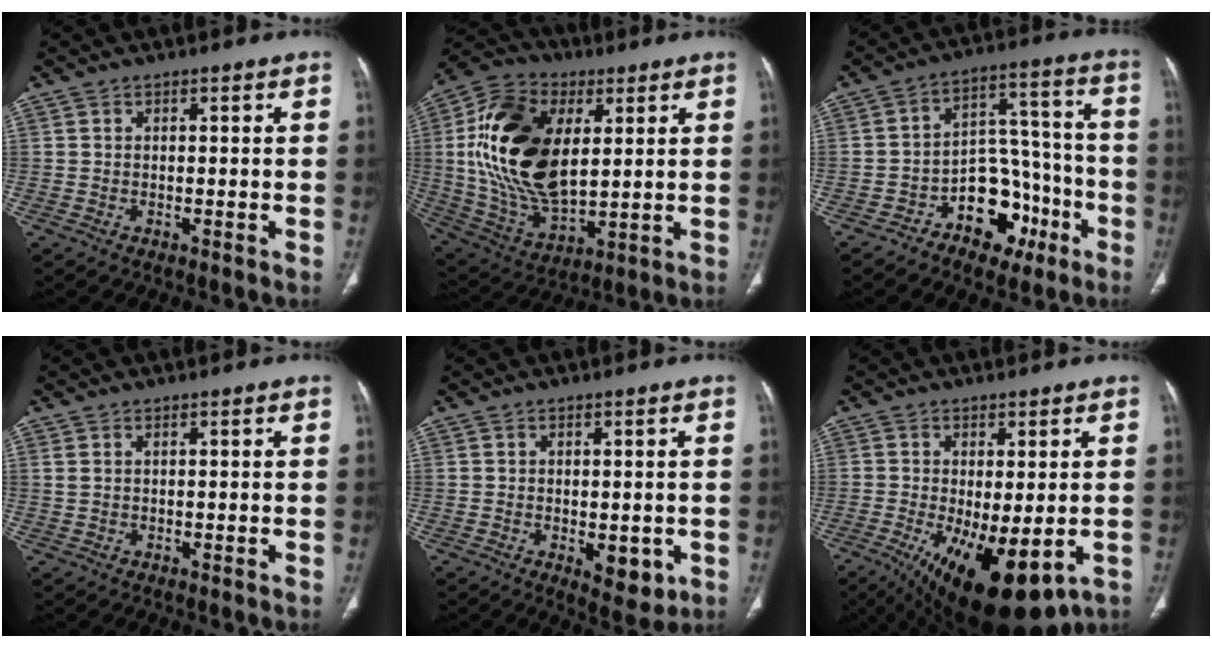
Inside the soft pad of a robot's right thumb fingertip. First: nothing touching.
{"total": 23.6, "force": [4.6, 13.6, 18.8], "torque": [-0.351, -0.017, 0.087]}
{"total": 12.9, "force": [-6.5, 8.4, 7.2], "torque": [-0.055, 0.077, -0.099]}
{"total": 1.1, "force": [0.6, 0.5, 0.8], "torque": [-0.022, 0.009, 0.021]}
{"total": 6.1, "force": [-1.4, 3.1, 5.0], "torque": [-0.048, -0.010, -0.009]}
{"total": 16.5, "force": [-5.9, 6.9, 13.7], "torque": [-0.209, -0.020, -0.072]}